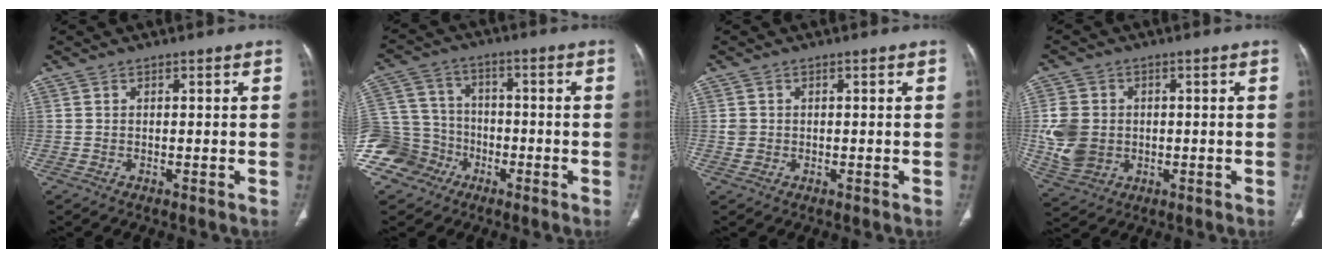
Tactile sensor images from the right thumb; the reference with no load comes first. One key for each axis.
{"total": 12.9, "fx": -6.7, "fy": 10.7, "fz": 2.8, "tx": -0.052, "ty": 0.052, "tz": -0.121}
{"total": 1.6, "fx": 0.0, "fy": 1.5, "fz": 0.6, "tx": -0.009, "ty": 0.002, "tz": 0.006}
{"total": 9.8, "fx": -0.3, "fy": 8.2, "fz": 5.5, "tx": -0.102, "ty": 0.002, "tz": 0.008}